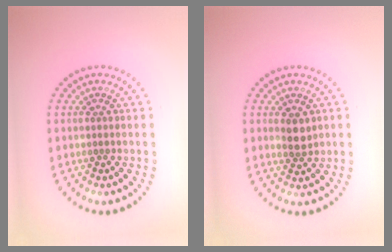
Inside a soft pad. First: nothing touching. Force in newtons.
{"total": 1.9, "press": 1.7, "slide": 0.8}